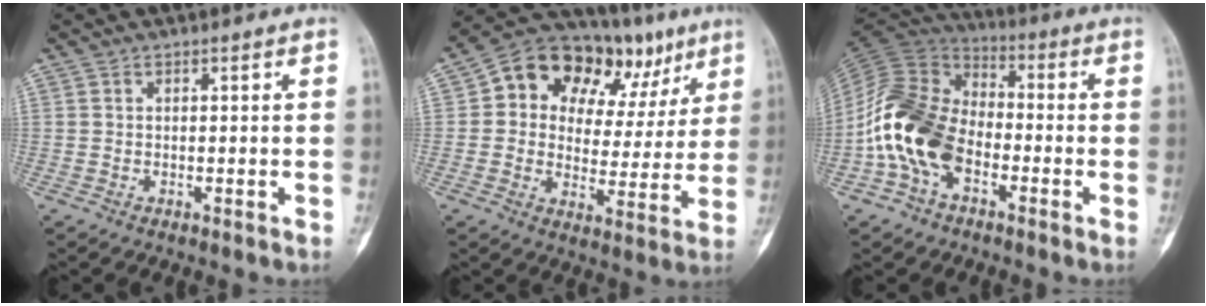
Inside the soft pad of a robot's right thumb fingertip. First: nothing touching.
{"total": 20.3, "force": [8.4, 13.1, 13.1], "torque": [-0.131, 0.019, 0.124]}
{"total": 15.6, "force": [-4.8, 10.1, 10.9], "torque": [-0.209, 0.045, -0.103]}